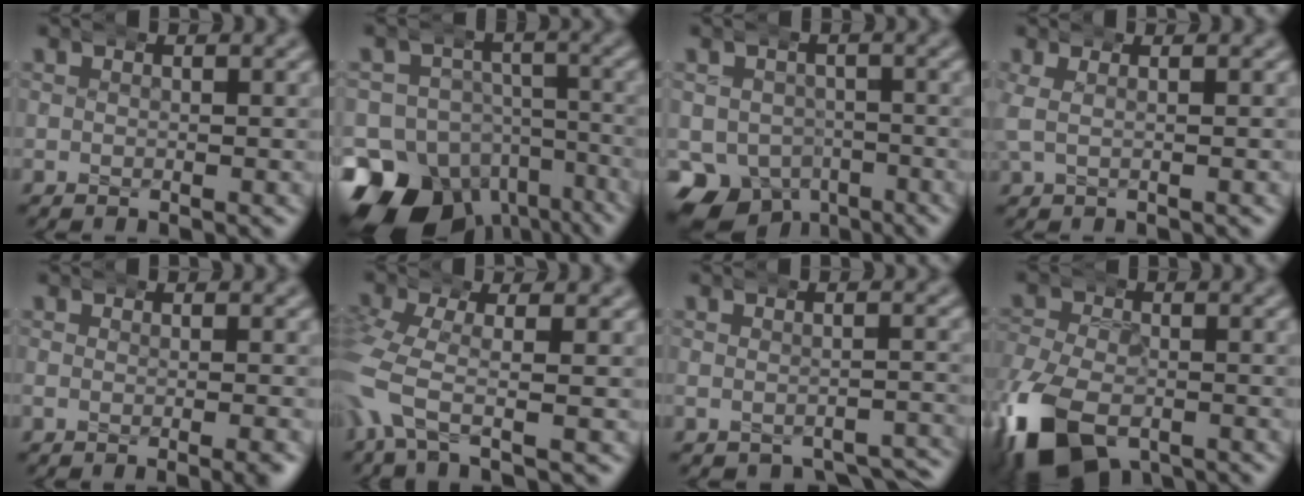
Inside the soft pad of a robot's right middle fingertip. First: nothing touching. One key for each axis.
{"total": 17.7, "fx": -9.2, "fy": 12.9, "fz": 7.9, "tx": -0.131, "ty": -0.080, "tz": -0.130}
{"total": 14.1, "fx": -6.0, "fy": 12.0, "fz": 4.2, "tx": -0.087, "ty": -0.061, "tz": -0.089}
{"total": 1.3, "fx": 0.5, "fy": 0.9, "fz": 0.8, "tx": -0.032, "ty": 0.006, "tz": 0.010}
{"total": 1.2, "fx": -0.6, "fy": -0.3, "fz": 0.9, "tx": -0.010, "ty": 0.006, "tz": -0.016}
{"total": 2.8, "fx": -0.6, "fy": 1.2, "fz": 2.4, "tx": -0.090, "ty": -0.014, "tz": -0.006}
{"total": 4.0, "fx": -3.9, "fy": 0.8, "fz": 0.8, "tx": -0.009, "ty": -0.004, "tz": -0.060}
{"total": 9.8, "fx": -5.4, "fy": 6.6, "fz": 4.9, "tx": -0.099, "ty": -0.033, "tz": -0.073}